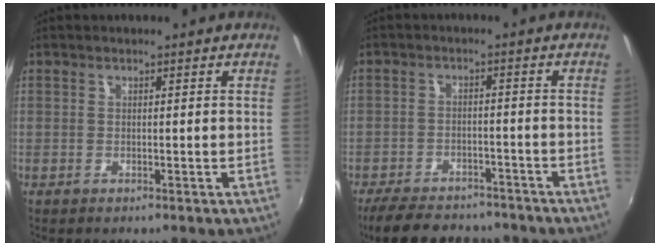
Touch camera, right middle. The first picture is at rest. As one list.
[{"total": 13.8, "force": [-11.3, 5.6, 5.5], "torque": [-0.130, -0.001, -0.163]}]